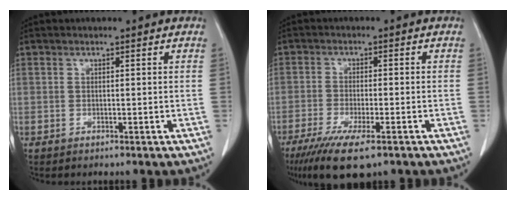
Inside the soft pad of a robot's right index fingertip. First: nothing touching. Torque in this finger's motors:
{"motor_torque": [0.94, -0.82, 0.47, 0.14]}